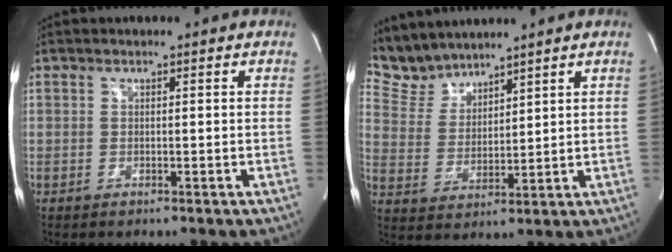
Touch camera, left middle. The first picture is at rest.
{"total": 6.7, "force": [6.5, 1.5, 0.1], "torque": [-0.016, 0.013, 0.150]}